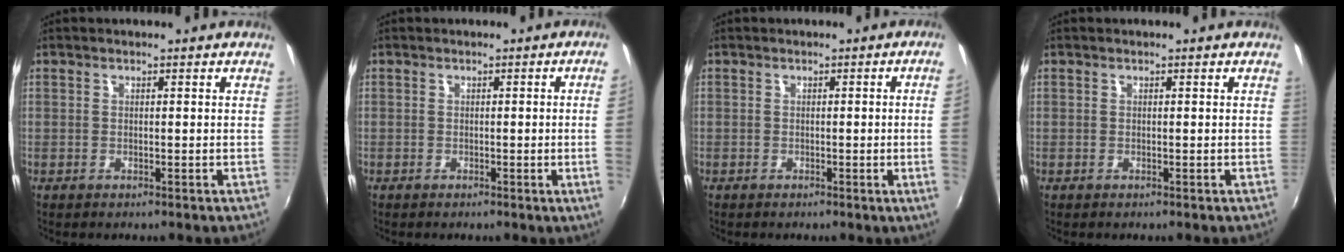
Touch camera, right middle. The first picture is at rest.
{"total": 3.3, "force": [0.0, -1.8, 2.8], "torque": [-0.040, -0.011, 0.005]}
{"total": 3.9, "force": [0.1, -2.0, 3.4], "torque": [-0.051, -0.009, 0.006]}
{"total": 0.0}